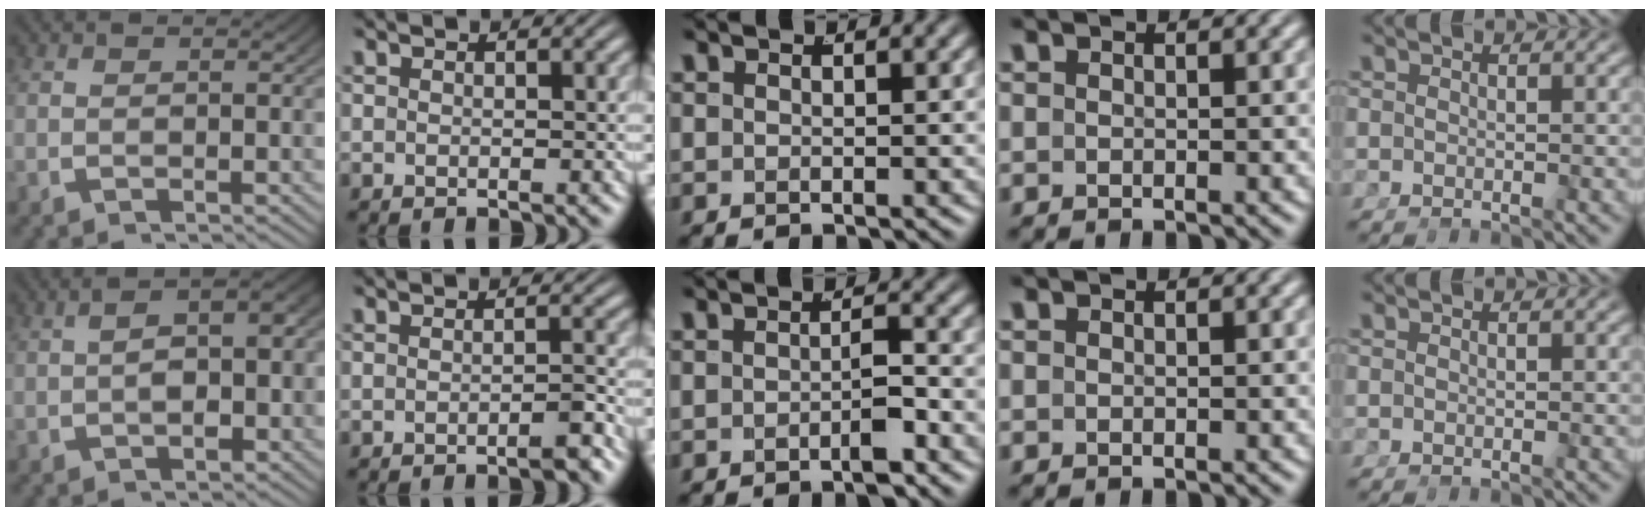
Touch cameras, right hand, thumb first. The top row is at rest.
{"thumb": {"total": 5.5, "force": [0.4, 3.2, 4.4], "torque": [-0.047, 0.008, 0.005]}, "index": {"total": 1.7, "force": [-1.4, 0.1, 0.9], "torque": [-0.014, 0.002, -0.029]}, "middle": {"total": 1.9, "force": [-1.2, 0.1, 1.6], "torque": [-0.012, 0.003, -0.022]}}